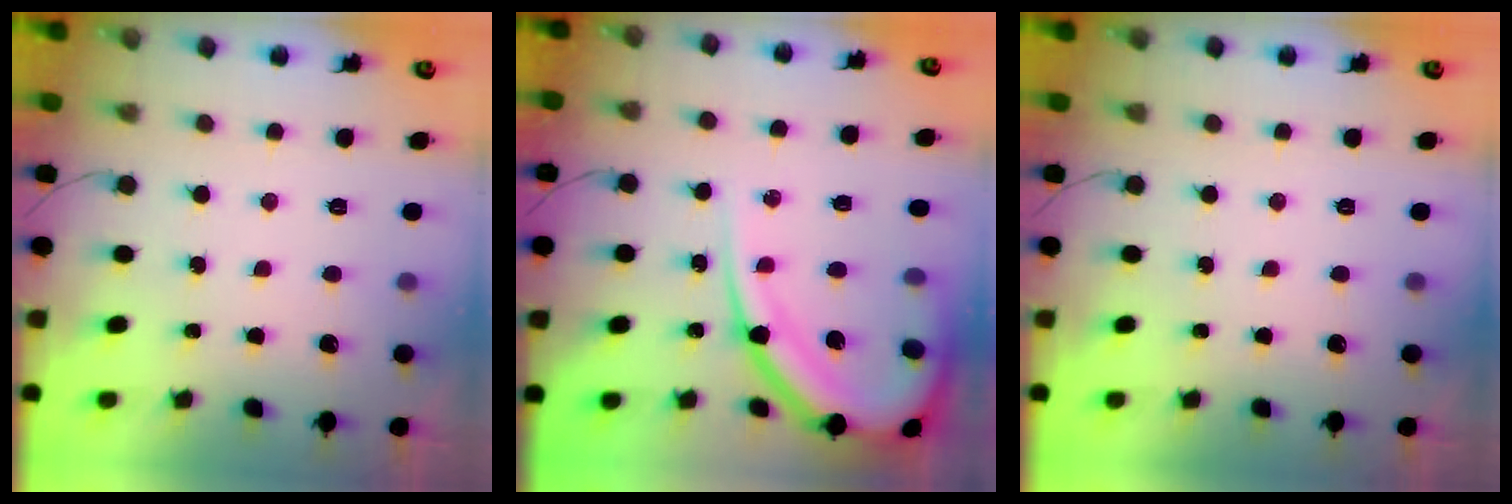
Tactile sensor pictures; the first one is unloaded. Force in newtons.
{"total": 17.3, "press": 17.2, "slide": 1.8}
{"total": 0.0}